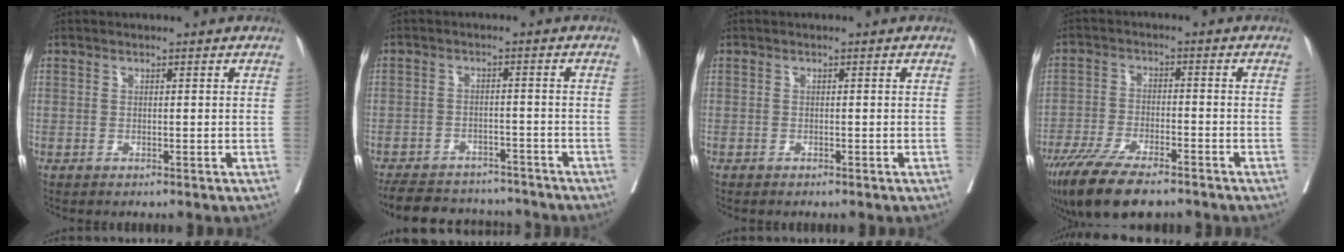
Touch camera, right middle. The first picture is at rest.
{"total": 13.5, "force": [-12.1, 4.7, 3.8], "torque": [-0.078, 0.004, -0.161]}
{"total": 0.0}
{"total": 12.7, "force": [-9.7, 3.2, 7.6], "torque": [-0.137, -0.029, -0.162]}